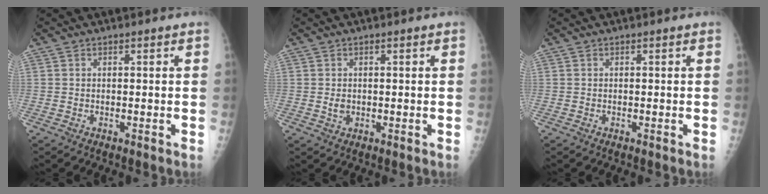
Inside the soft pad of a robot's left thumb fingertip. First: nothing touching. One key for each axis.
{"total": 1.6, "fx": 0.0, "fy": 1.3, "fz": 0.9, "tx": -0.012, "ty": -0.001, "tz": 0.005}
{"total": 0.0}